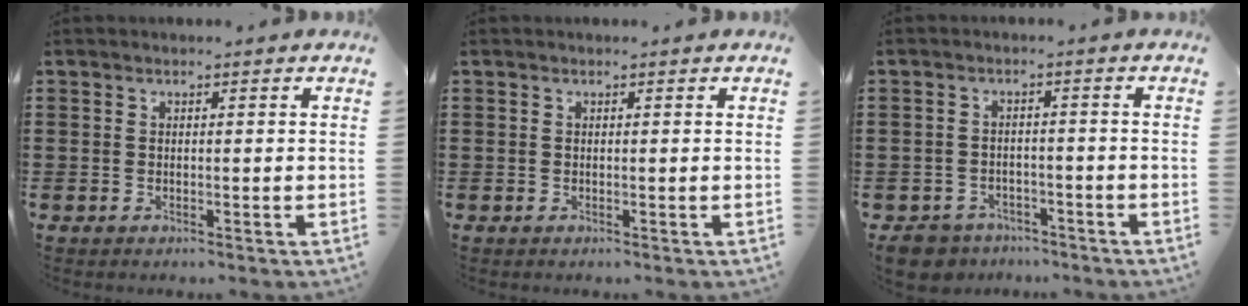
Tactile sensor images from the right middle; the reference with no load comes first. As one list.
[{"total": 0.0}, {"total": 3.8, "force": [-3.6, 1.0, 0.1], "torque": [-0.022, -0.001, -0.081]}]